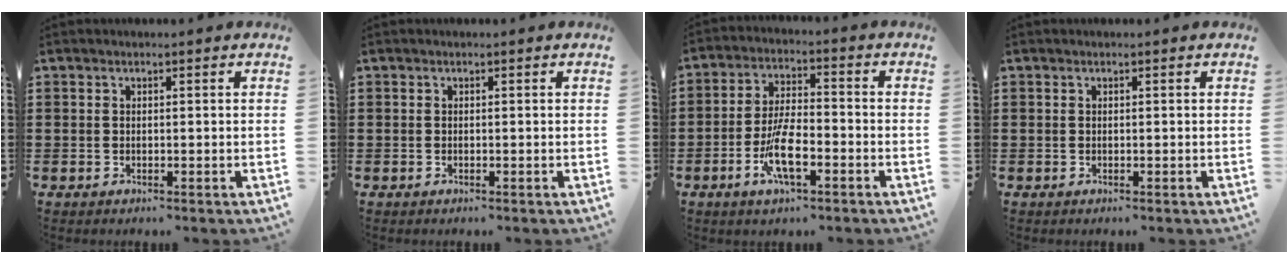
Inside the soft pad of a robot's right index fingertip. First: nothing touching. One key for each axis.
{"total": 0.0}
{"total": 7.9, "fx": -3.2, "fy": 2.7, "fz": 6.8, "tx": -0.149, "ty": -0.009, "tz": -0.063}
{"total": 0.0}